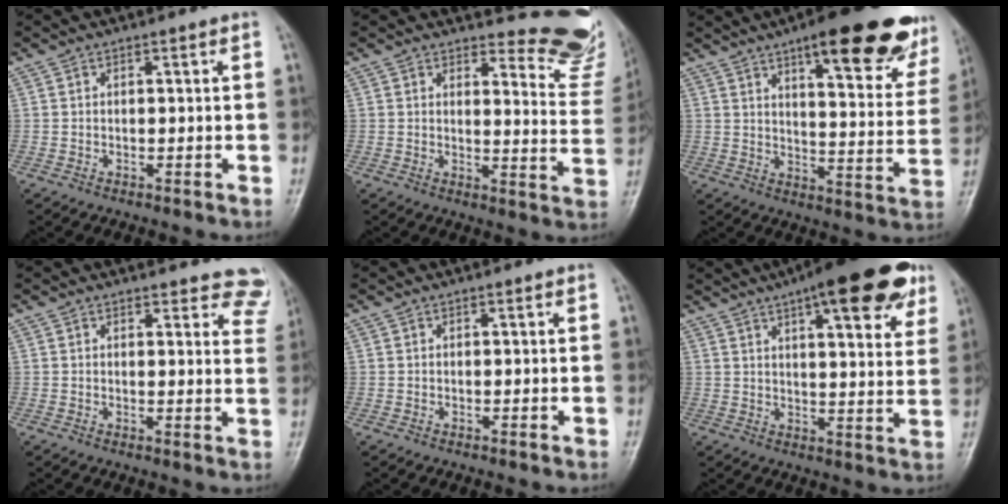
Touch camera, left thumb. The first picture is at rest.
{"total": 13.1, "force": [12.8, 2.6, 1.1], "torque": [0.028, -0.153, 0.118]}
{"total": 23.5, "force": [15.1, 6.6, 16.8], "torque": [-0.183, -0.056, 0.195]}
{"total": 9.1, "force": [8.6, 2.9, 1.0], "torque": [0.046, -0.044, 0.060]}
{"total": 0.0}
{"total": 19.5, "force": [11.6, 5.8, 14.6], "torque": [-0.177, -0.023, 0.150]}